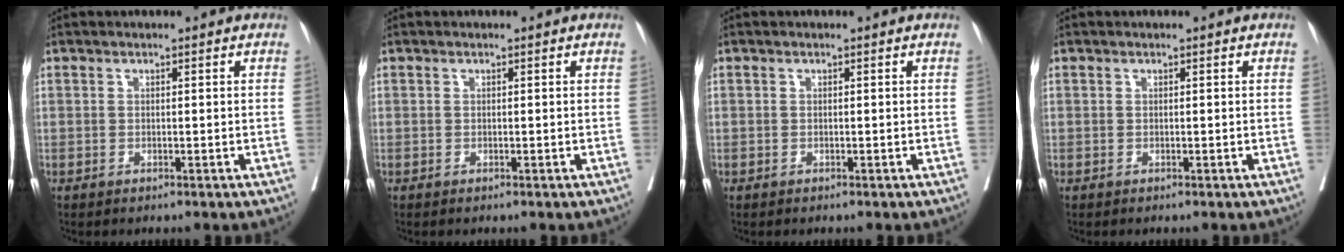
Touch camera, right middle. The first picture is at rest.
{"total": 0.0}
{"total": 0.6, "force": [-0.1, 0.6, -0.1], "torque": [0.007, 0.006, -0.005]}
{"total": 0.0}